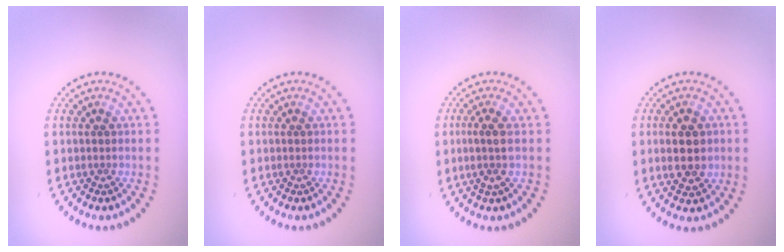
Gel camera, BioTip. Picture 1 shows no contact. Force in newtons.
{"total": 0.0}
{"total": 2.0, "press": 1.6, "slide": 1.1}
{"total": 3.3, "press": 3.3, "slide": 0.3}